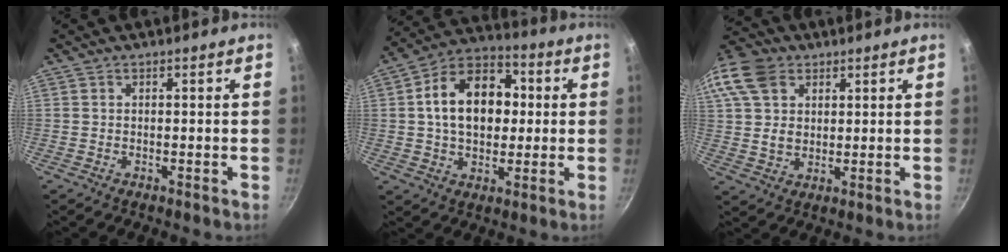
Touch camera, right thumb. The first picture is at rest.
{"total": 16.4, "force": [1.8, 11.4, 11.7], "torque": [-0.152, 0.025, 0.013]}
{"total": 16.1, "force": [6.6, 11.9, 8.6], "torque": [-0.182, 0.009, 0.120]}